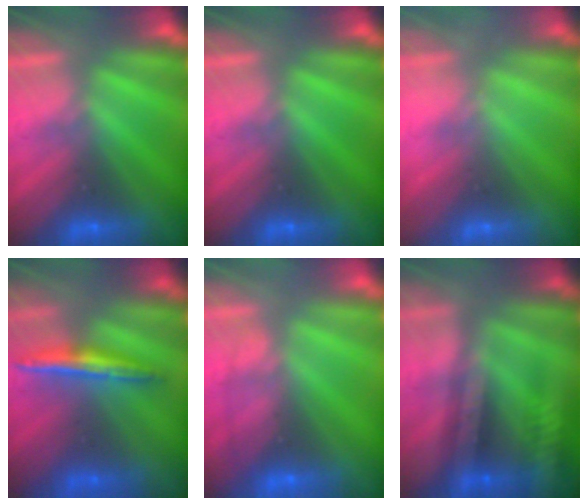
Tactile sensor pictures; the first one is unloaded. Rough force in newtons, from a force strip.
{"total": 0.0}
{"total": 2.0}
{"total": 1.6}
{"total": 1.7}
{"total": 2.4}